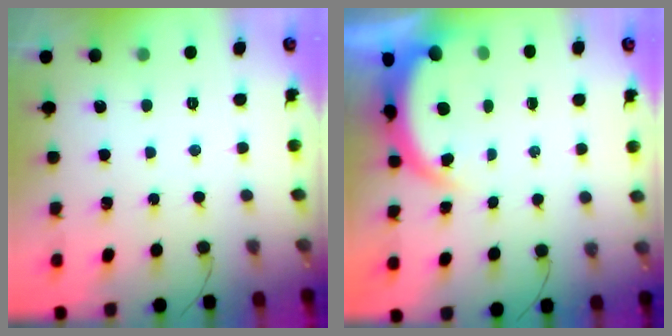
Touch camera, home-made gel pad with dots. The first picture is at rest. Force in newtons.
{"total": 5.0, "press": 4.9, "slide": 0.8}